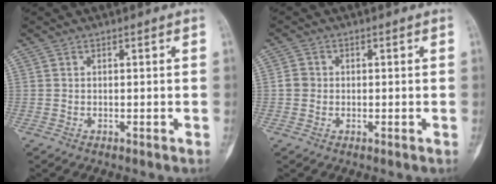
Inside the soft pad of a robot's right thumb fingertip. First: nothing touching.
{"total": 2.1, "force": [-0.1, 1.9, 0.7], "torque": [-0.003, 0.007, -0.004]}